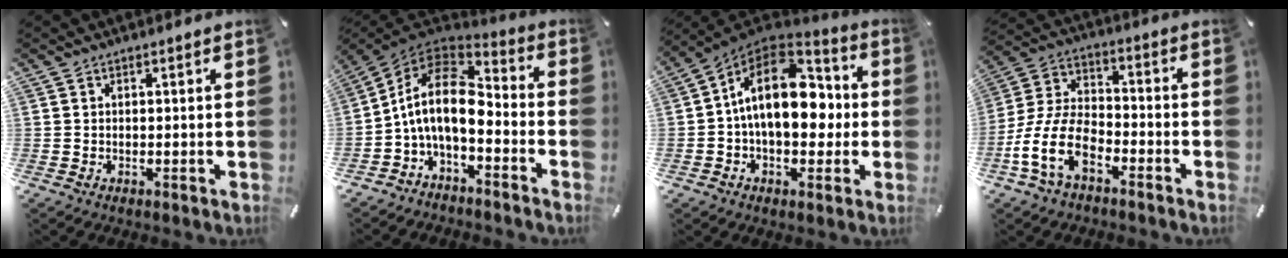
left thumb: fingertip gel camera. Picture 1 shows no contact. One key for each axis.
{"total": 13.2, "fx": -1.5, "fy": 7.3, "fz": 10.9, "tx": -0.222, "ty": 0.006, "tz": -0.027}
{"total": 19.0, "fx": 0.9, "fy": 12.4, "fz": 14.3, "tx": -0.235, "ty": 0.005, "tz": 0.008}
{"total": 13.5, "fx": -7.5, "fy": 7.1, "fz": 8.7, "tx": -0.198, "ty": 0.022, "tz": -0.143}